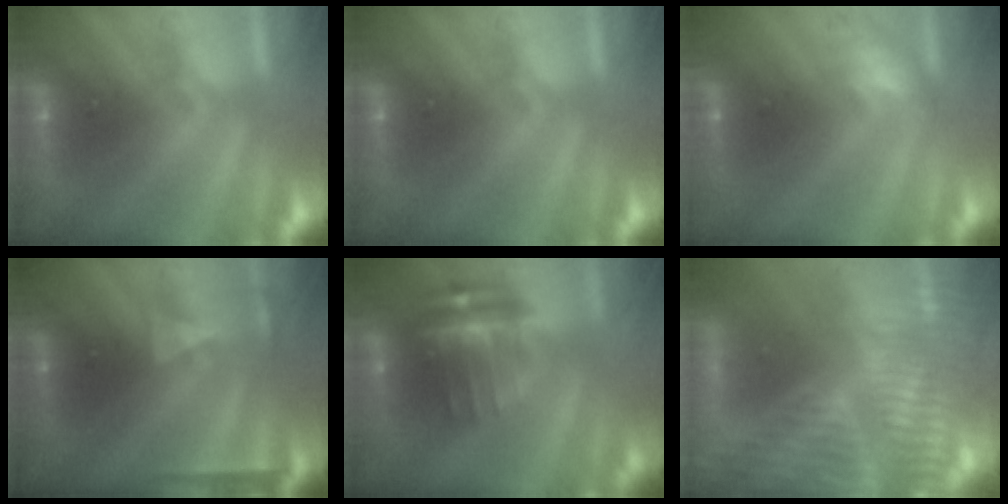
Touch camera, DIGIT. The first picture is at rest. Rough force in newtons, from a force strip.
{"total": 0.0}
{"total": 2.4}
{"total": 2.4}
{"total": 6.7}
{"total": 7.4}